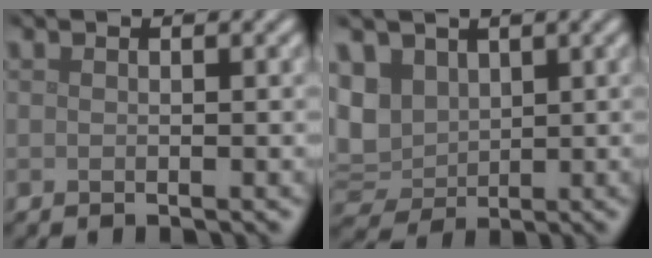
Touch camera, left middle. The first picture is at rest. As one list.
[{"total": 4.8, "force": [1.5, 3.8, 2.5], "torque": [-0.066, 0.002, 0.024]}]